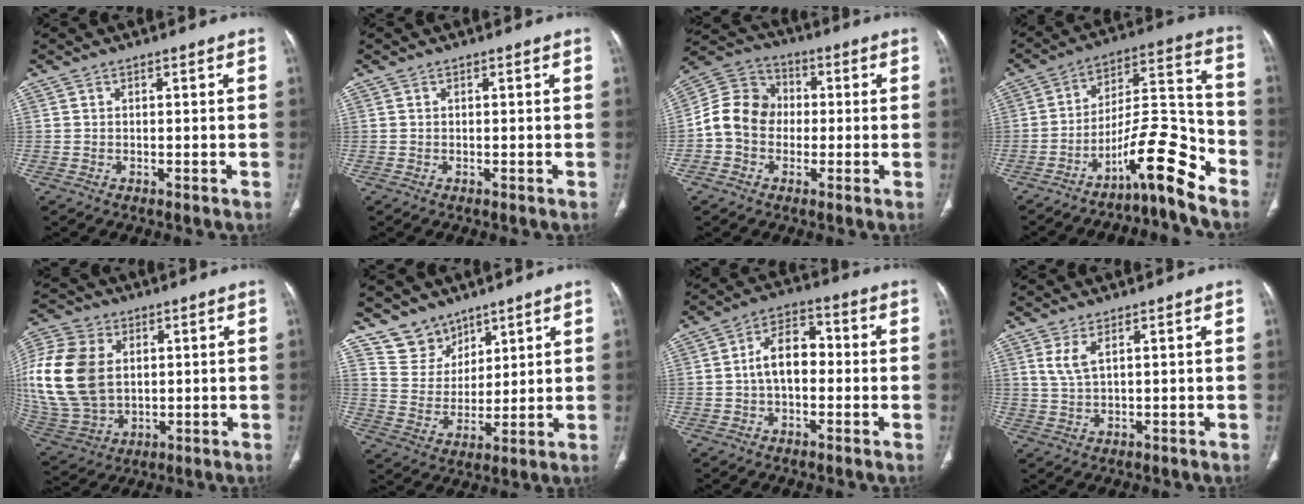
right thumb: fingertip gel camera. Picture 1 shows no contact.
{"total": 0.0}
{"total": 10.6, "force": [-1.0, 9.0, 5.5], "torque": [-0.090, 0.038, -0.030]}
{"total": 12.9, "force": [-8.9, 2.4, 9.1], "torque": [-0.144, 0.100, -0.149]}
{"total": 22.5, "force": [3.3, 15.9, 15.5], "torque": [-0.354, -0.004, 0.077]}
{"total": 8.3, "force": [6.5, 5.1, 0.7], "torque": [0.020, -0.057, 0.139]}
{"total": 8.5, "force": [-0.4, 5.3, 6.7], "torque": [-0.104, 0.031, -0.015]}
{"total": 3.6, "force": [1.8, 0.9, 3.0], "torque": [-0.072, -0.010, 0.048]}